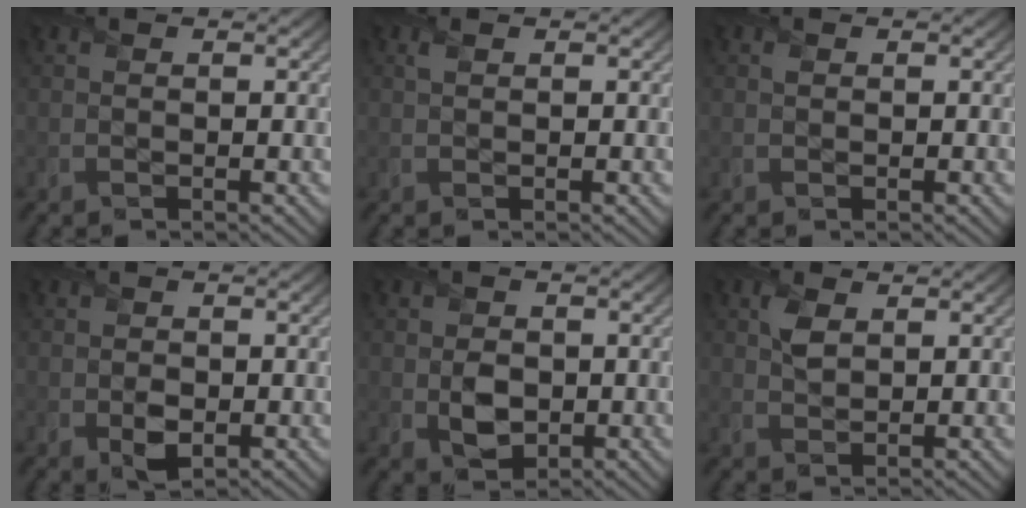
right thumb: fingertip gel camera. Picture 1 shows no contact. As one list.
[{"total": 0.8, "force": [0.4, 0.5, 0.5], "torque": [-0.016, 0.000, 0.007]}, {"total": 0.5, "force": [0.2, 0.4, 0.2], "torque": [-0.005, 0.000, 0.003]}, {"total": 2.4, "force": [-0.4, 1.9, 1.5], "torque": [-0.031, -0.012, -0.005]}, {"total": 3.9, "force": [-0.3, 3.2, 2.2], "torque": [-0.046, -0.009, -0.007]}, {"total": 2.8, "force": [1.2, 1.7, 1.9], "torque": [-0.048, 0.002, 0.024]}]